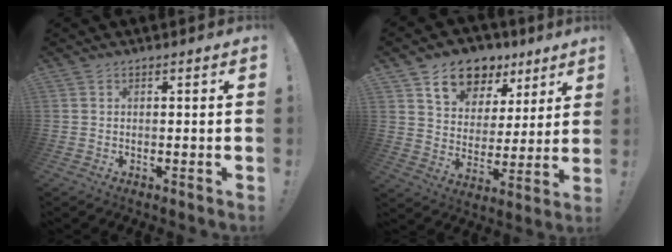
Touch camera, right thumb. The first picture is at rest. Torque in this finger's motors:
{"motor_torque": [0.47, 1.05, 0.64, 0.43, 0.18]}